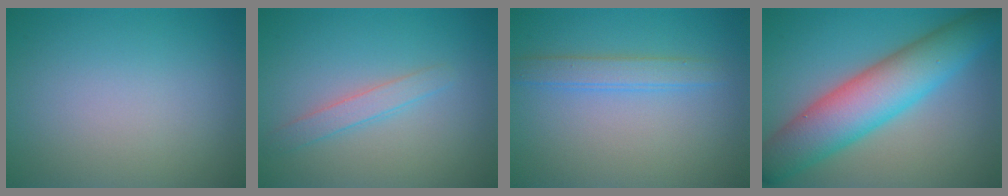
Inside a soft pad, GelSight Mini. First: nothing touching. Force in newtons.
{"total": 1.8, "press": 1.8, "slide": 0.1}
{"total": 2.2, "press": 2.2, "slide": 0.1}
{"total": 9.0, "press": 9.0, "slide": 0.3}